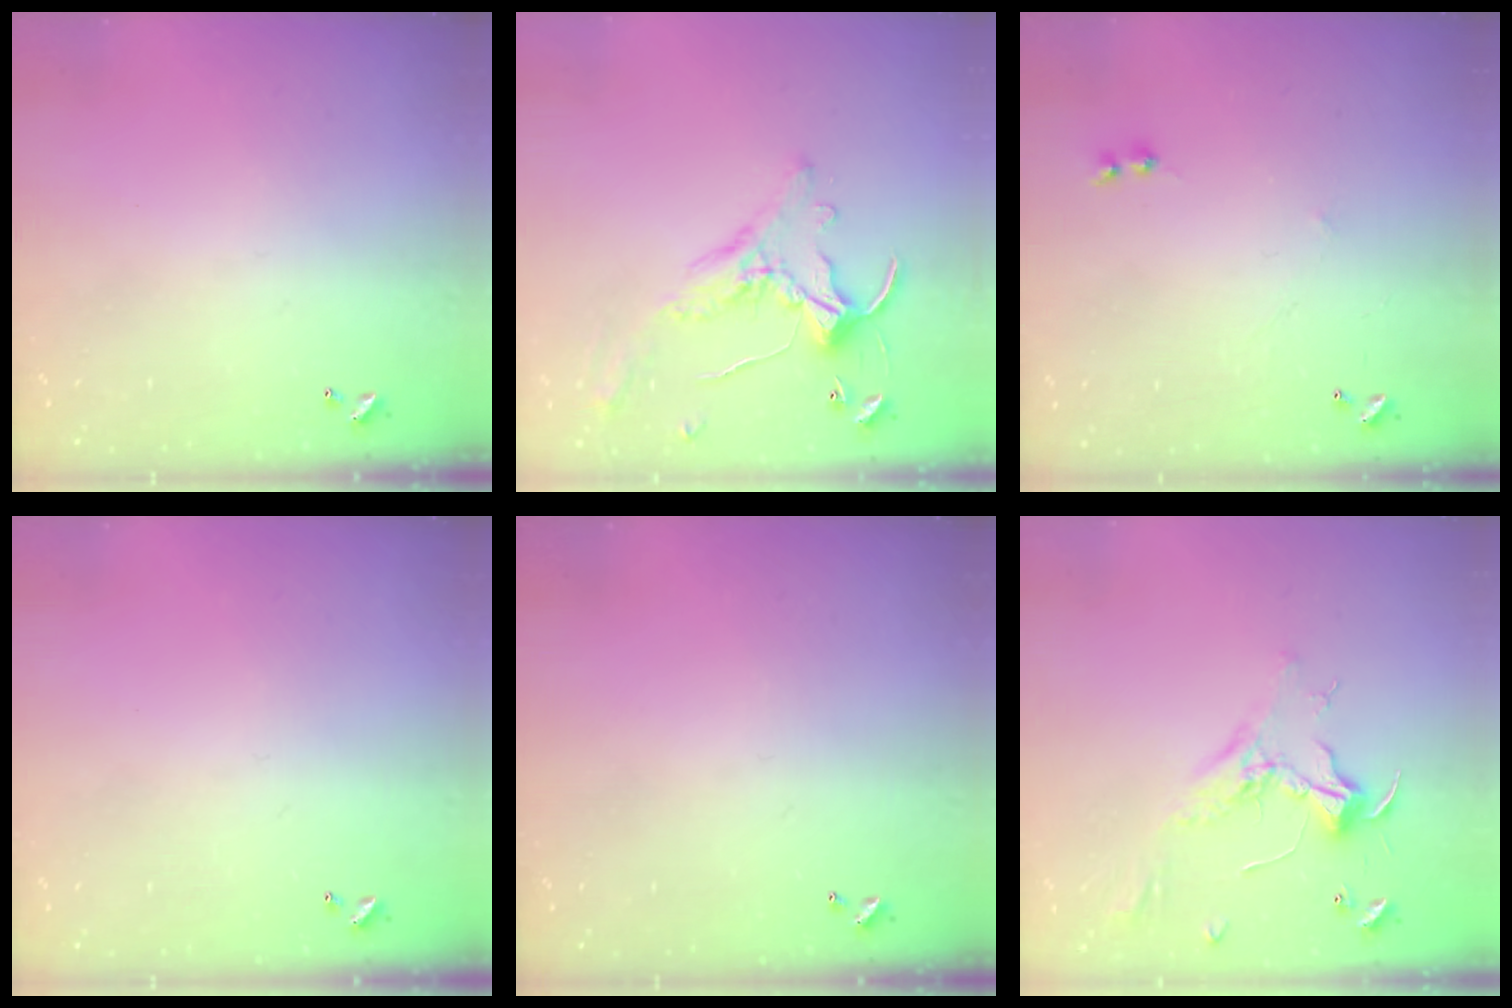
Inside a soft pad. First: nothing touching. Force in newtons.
{"total": 0.9, "press": 0.1, "slide": 0.9}
{"total": 1.2, "press": 1.2, "slide": 0.3}
{"total": 0.0}
{"total": 0.0}
{"total": 2.4, "press": 2.3, "slide": 0.8}